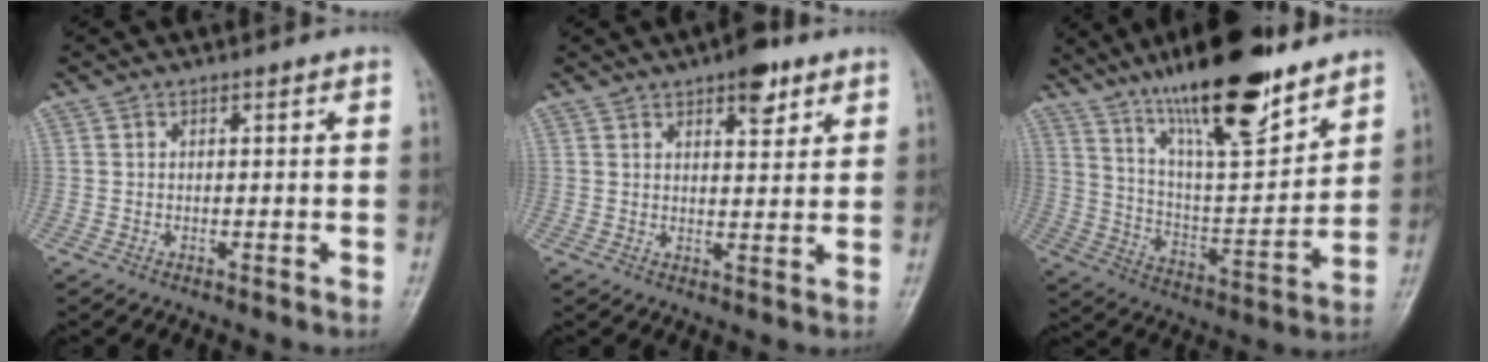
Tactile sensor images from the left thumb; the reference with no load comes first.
{"total": 6.2, "force": [3.8, 2.6, 4.2], "torque": [-0.039, -0.017, 0.048]}
{"total": 22.7, "force": [15.8, 6.2, 15.0], "torque": [-0.220, -0.070, 0.271]}